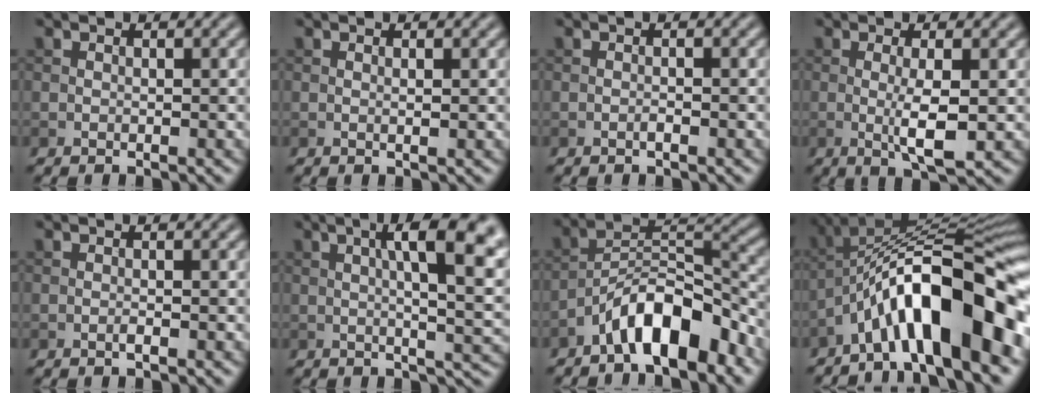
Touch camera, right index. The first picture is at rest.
{"total": 0.8, "force": [0.2, 0.2, 0.7], "torque": [-0.010, 0.002, 0.002]}
{"total": 0.6, "force": [-0.4, 0.1, 0.5], "torque": [-0.010, 0.001, -0.008]}
{"total": 3.7, "force": [-0.3, 0.6, 3.7], "torque": [-0.068, -0.005, -0.002]}
{"total": 0.7, "force": [-0.3, 0.1, 0.6], "torque": [-0.013, 0.000, -0.007]}
{"total": 11.2, "force": [2.8, 3.5, 10.3], "torque": [-0.121, 0.011, 0.034]}
{"total": 8.0, "force": [-5.2, 2.6, 5.4], "torque": [-0.087, 0.017, -0.093]}
{"total": 13.0, "force": [-5.5, 3.3, 11.4], "torque": [-0.174, 0.017, -0.086]}